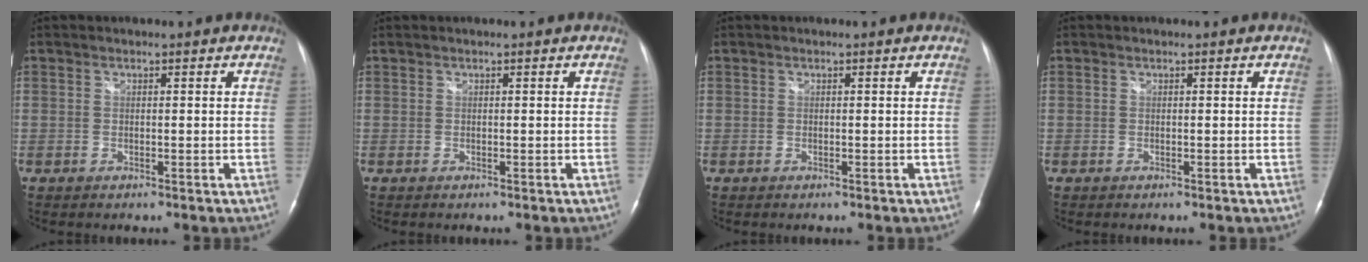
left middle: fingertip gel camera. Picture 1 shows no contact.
{"total": 0.0}
{"total": 0.0}
{"total": 0.0}